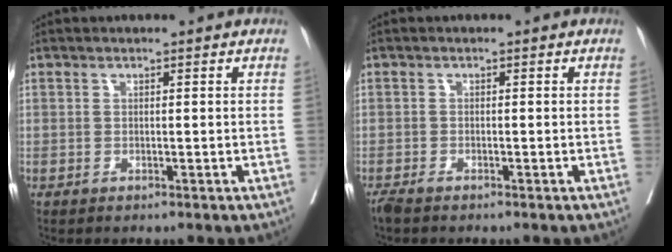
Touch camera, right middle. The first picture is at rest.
{"total": 1.6, "force": [-1.3, 0.3, 0.8], "torque": [-0.018, -0.005, -0.023]}